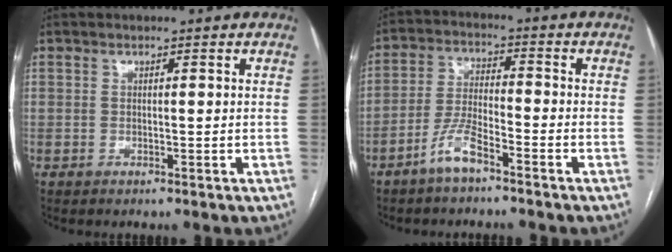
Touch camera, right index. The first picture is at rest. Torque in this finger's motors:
{"motor_torque": [0.15, 0.04, -0.14, -0.07]}